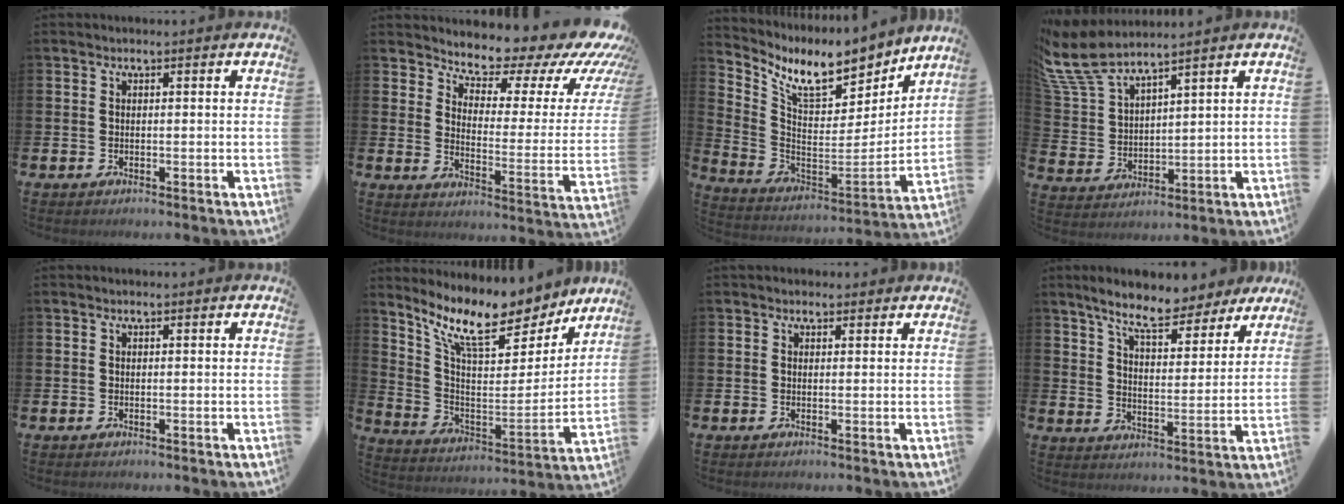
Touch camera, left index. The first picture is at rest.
{"total": 8.1, "force": [7.5, 2.5, 1.7], "torque": [-0.044, -0.073, 0.120]}
{"total": 10.9, "force": [9.1, 3.6, 4.8], "torque": [-0.111, -0.068, 0.157]}
{"total": 8.4, "force": [7.5, 2.1, 3.2], "torque": [-0.099, -0.033, 0.138]}
{"total": 0.0}
{"total": 12.0, "force": [10.4, 3.3, 5.1], "torque": [-0.122, -0.073, 0.179]}
{"total": 1.2, "force": [1.0, 0.6, 0.2], "torque": [0.007, 0.003, 0.016]}
{"total": 9.0, "force": [8.1, 1.8, 3.3], "torque": [-0.081, -0.046, 0.144]}